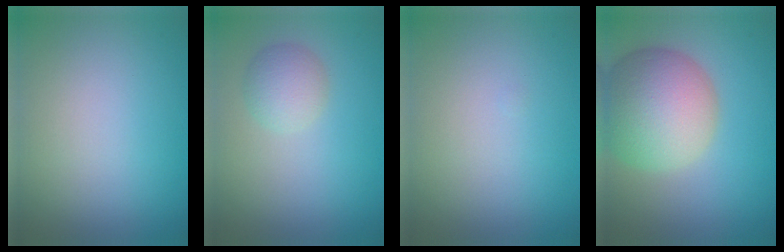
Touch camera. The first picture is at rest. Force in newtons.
{"total": 2.4, "press": 2.4, "slide": 0.0}
{"total": 0.0}
{"total": 9.0, "press": 9.0, "slide": 0.4}